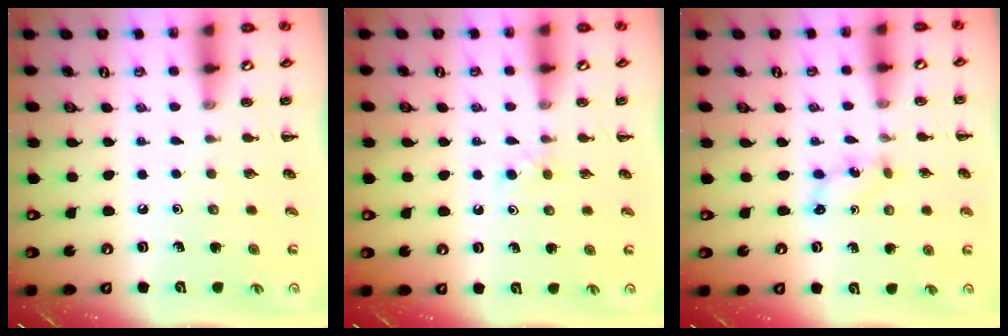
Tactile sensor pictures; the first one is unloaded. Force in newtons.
{"total": 2.6, "press": 2.4, "slide": 1.0}
{"total": 2.5, "press": 2.4, "slide": 0.7}